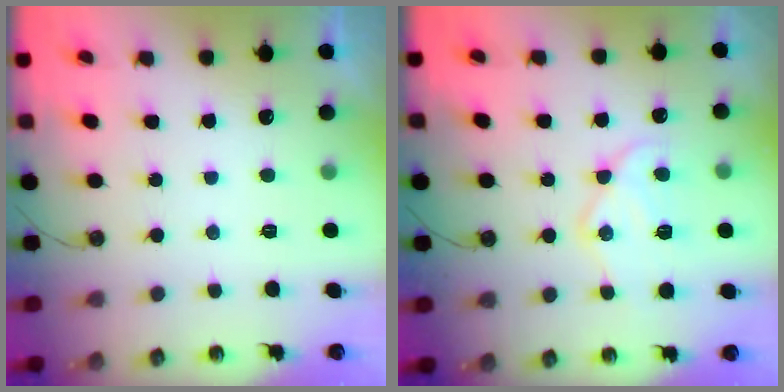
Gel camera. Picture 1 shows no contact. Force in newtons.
{"total": 14.9, "press": 14.9, "slide": 1.4}